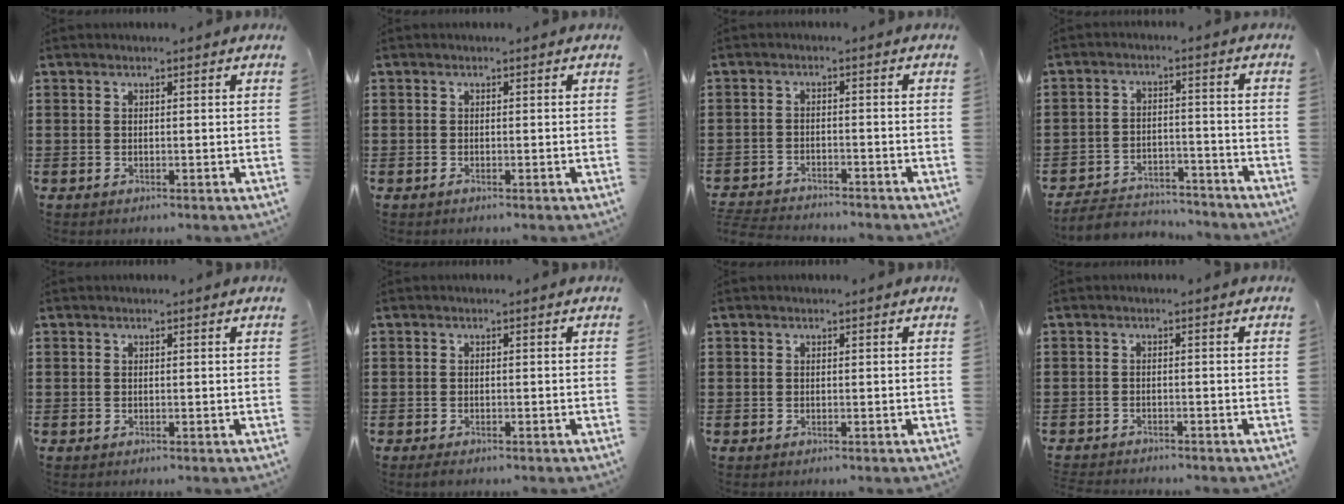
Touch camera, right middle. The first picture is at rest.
{"total": 0.6, "force": [-0.5, 0.4, 0.1], "torque": [0.000, 0.001, -0.011]}
{"total": 3.3, "force": [-3.2, 0.4, 0.0], "torque": [-0.012, -0.002, -0.073]}
{"total": 5.0, "force": [-4.8, 1.2, 0.4], "torque": [-0.014, 0.011, -0.101]}
{"total": 0.0}
{"total": 1.0, "force": [-0.8, 0.5, 0.2], "torque": [-0.005, 0.001, -0.017]}
{"total": 0.6, "force": [-0.1, 0.5, 0.0], "torque": [0.001, 0.006, -0.004]}
{"total": 1.7, "force": [-1.7, 0.2, -0.1], "torque": [-0.003, 0.002, -0.037]}